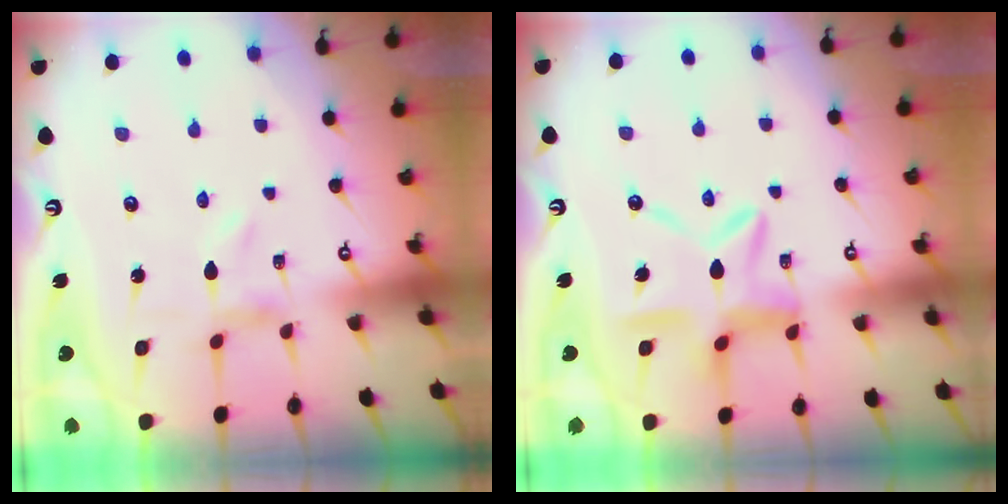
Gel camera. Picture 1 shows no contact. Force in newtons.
{"total": 12.7, "press": 12.7, "slide": 1.1}